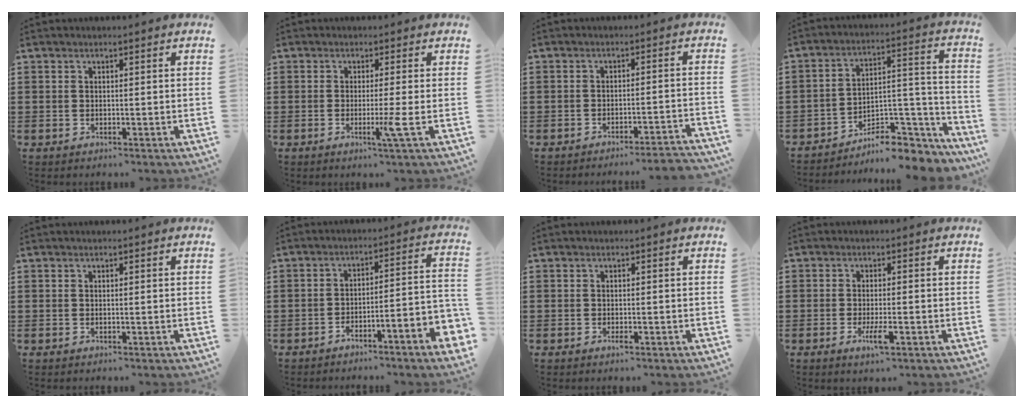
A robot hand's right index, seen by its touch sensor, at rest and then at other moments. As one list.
[{"total": 4.2, "force": [-1.2, -0.8, 3.9], "torque": [-0.067, -0.019, -0.021]}, {"total": 3.1, "force": [-2.9, -0.4, 1.0], "torque": [-0.019, -0.007, -0.059]}, {"total": 7.9, "force": [-6.6, 2.8, 3.3], "torque": [-0.043, 0.022, -0.121]}, {"total": 0.0}, {"total": 4.6, "force": [-4.0, -0.4, 2.2], "torque": [-0.036, -0.013, -0.083]}, {"total": 0.6, "force": [-0.3, 0.1, 0.5], "torque": [-0.011, -0.005, -0.004]}, {"total": 3.6, "force": [-1.6, 0.6, 3.2], "torque": [-0.065, -0.009, -0.030]}]